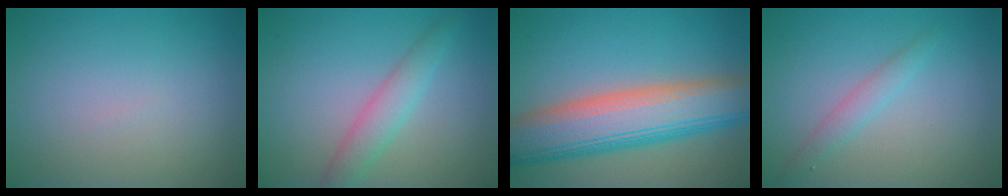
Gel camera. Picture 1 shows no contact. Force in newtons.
{"total": 2.9, "press": 2.9, "slide": 0.1}
{"total": 10.2, "press": 10.2, "slide": 0.2}
{"total": 1.7, "press": 1.7, "slide": 0.0}